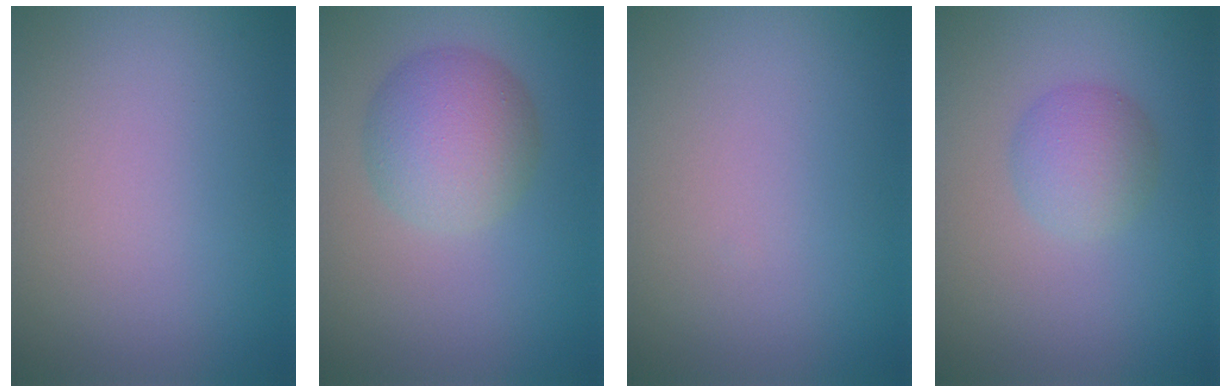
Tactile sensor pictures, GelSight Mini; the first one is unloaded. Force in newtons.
{"total": 5.5, "press": 5.5, "slide": 0.1}
{"total": 0.0}
{"total": 2.9, "press": 2.9, "slide": 0.1}